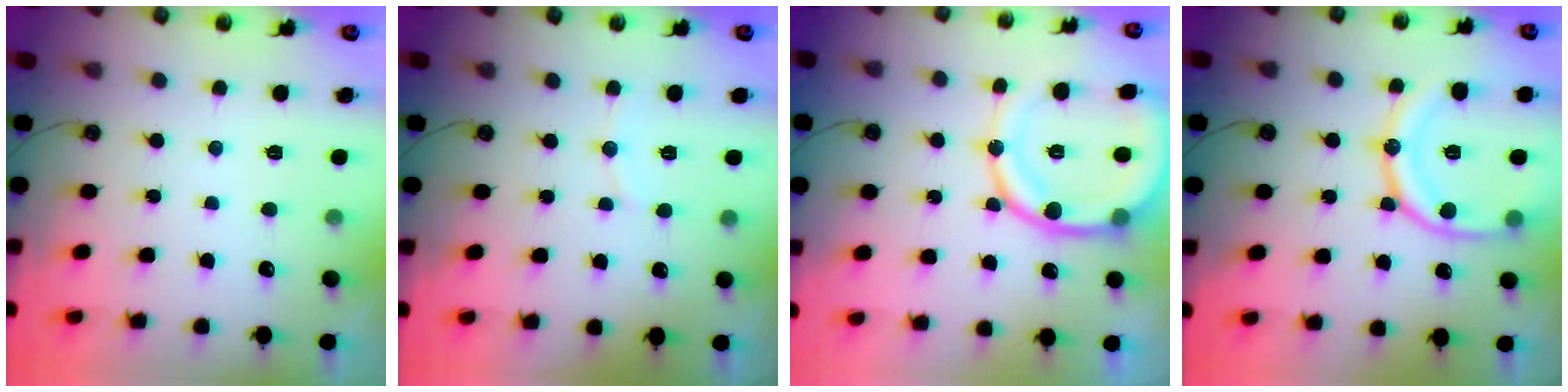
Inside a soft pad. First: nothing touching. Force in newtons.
{"total": 4.3, "press": 4.2, "slide": 1.0}
{"total": 16.6, "press": 16.3, "slide": 3.2}
{"total": 16.4, "press": 16.3, "slide": 1.9}